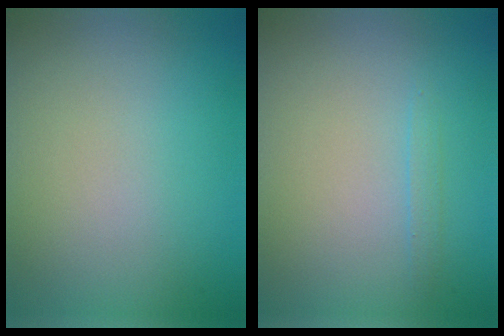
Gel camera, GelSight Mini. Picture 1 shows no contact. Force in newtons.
{"total": 0.7, "press": 0.7, "slide": 0.1}